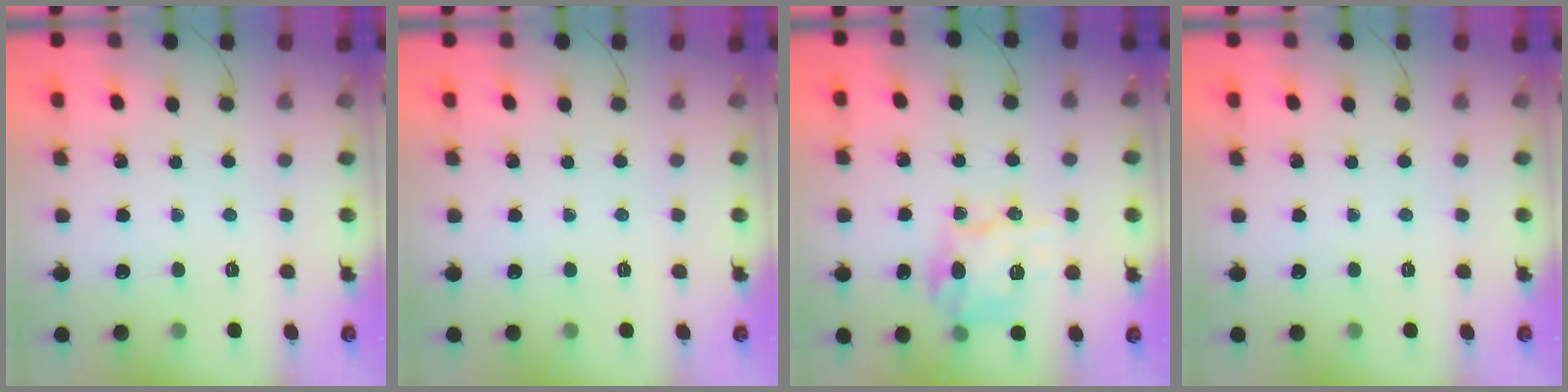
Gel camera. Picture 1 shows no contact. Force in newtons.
{"total": 0.0}
{"total": 12.1, "press": 12.0, "slide": 1.3}
{"total": 0.0}